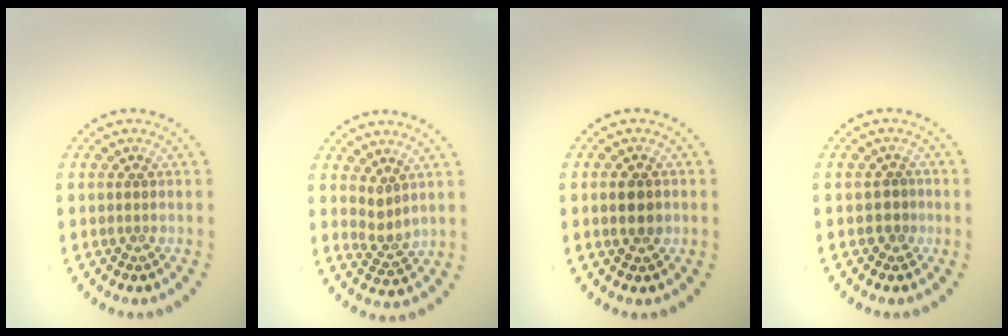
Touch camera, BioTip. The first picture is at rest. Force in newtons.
{"total": 1.7, "press": 1.3, "slide": 1.1}
{"total": 1.9, "press": 1.9, "slide": 0.1}
{"total": 1.3, "press": 1.1, "slide": 0.6}